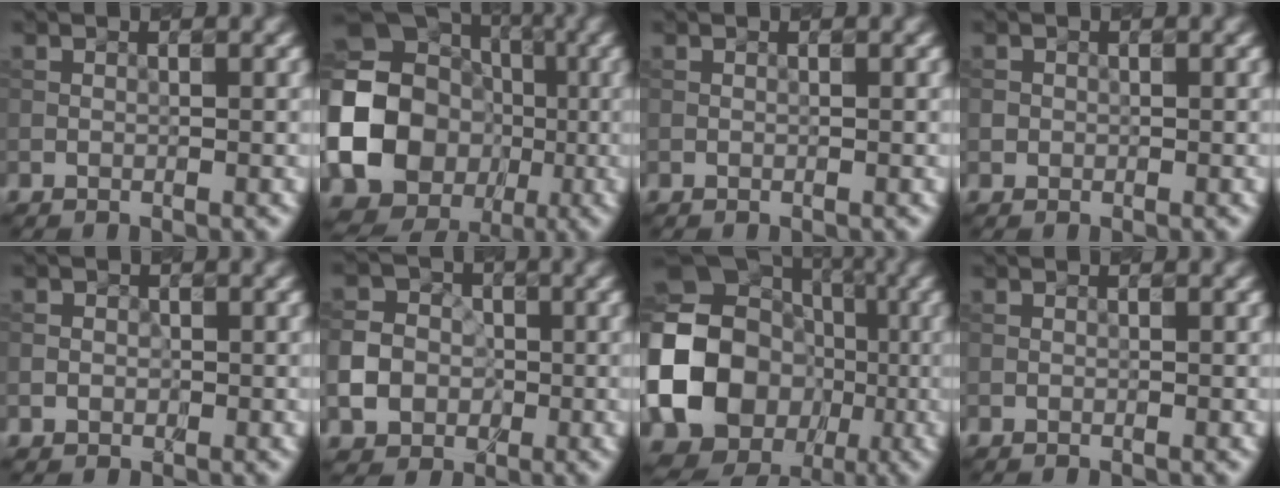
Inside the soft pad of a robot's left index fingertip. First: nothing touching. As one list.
[{"total": 25.5, "force": [-4.4, 23.6, 8.7], "torque": [-0.182, -0.028, -0.108]}, {"total": 0.0}, {"total": 0.6, "force": [0.0, 0.5, -0.1], "torque": [0.005, -0.002, 0.000]}, {"total": 1.0, "force": [-0.1, 1.0, 0.3], "torque": [0.009, 0.001, -0.003]}, {"total": 4.2, "force": [-1.0, 3.7, 1.7], "torque": [-0.023, 0.005, -0.024]}, {"total": 23.4, "force": [-3.4, 21.1, 9.5], "torque": [-0.190, -0.025, -0.098]}, {"total": 0.0}]